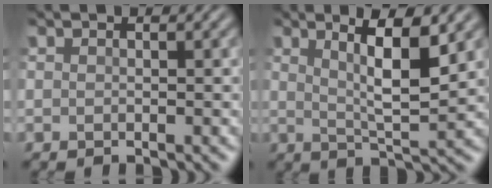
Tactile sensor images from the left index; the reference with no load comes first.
{"total": 5.6, "force": [2.0, 1.2, 5.2], "torque": [-0.081, -0.008, 0.035]}